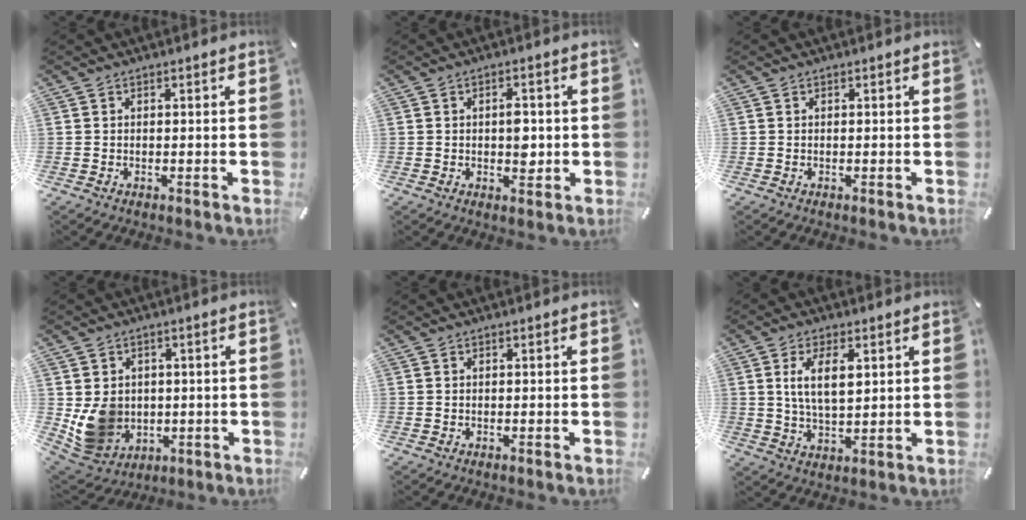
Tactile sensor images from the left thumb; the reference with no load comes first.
{"total": 4.7, "force": [0.1, 2.9, 3.8], "torque": [-0.039, -0.005, -0.006]}
{"total": 0.0}
{"total": 9.4, "force": [0.8, 8.9, 2.9], "torque": [-0.068, -0.010, 0.022]}
{"total": 0.0}
{"total": 10.8, "force": [3.5, 5.2, 8.8], "torque": [-0.181, -0.005, 0.055]}